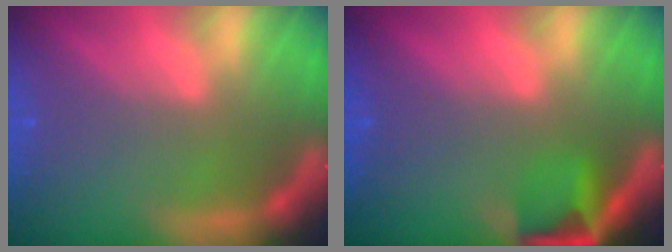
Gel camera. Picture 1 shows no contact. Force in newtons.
{"total": 3.9}